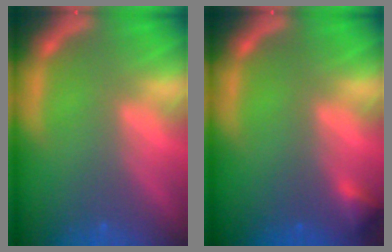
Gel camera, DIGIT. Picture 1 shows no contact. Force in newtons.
{"total": 1.4}